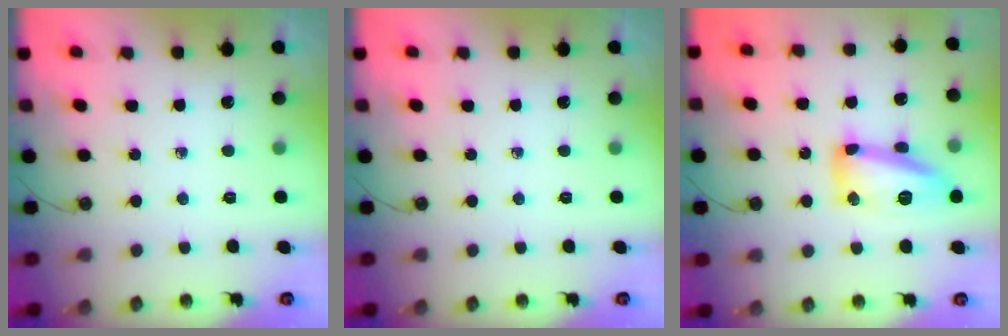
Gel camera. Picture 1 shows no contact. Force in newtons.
{"total": 0.0}
{"total": 15.2, "press": 15.2, "slide": 1.1}